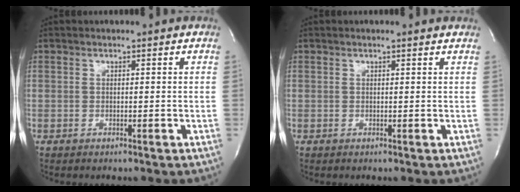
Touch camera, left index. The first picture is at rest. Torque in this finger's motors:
{"motor_torque": [0.17, -0.11, 0.02, 0.00]}